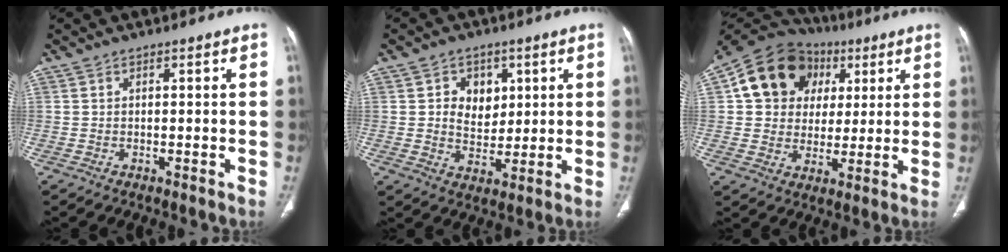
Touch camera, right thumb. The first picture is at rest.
{"total": 7.3, "force": [2.1, 5.7, 4.1], "torque": [-0.027, -0.011, 0.039]}
{"total": 16.6, "force": [5.0, 14.0, 7.4], "torque": [-0.096, 0.017, 0.083]}